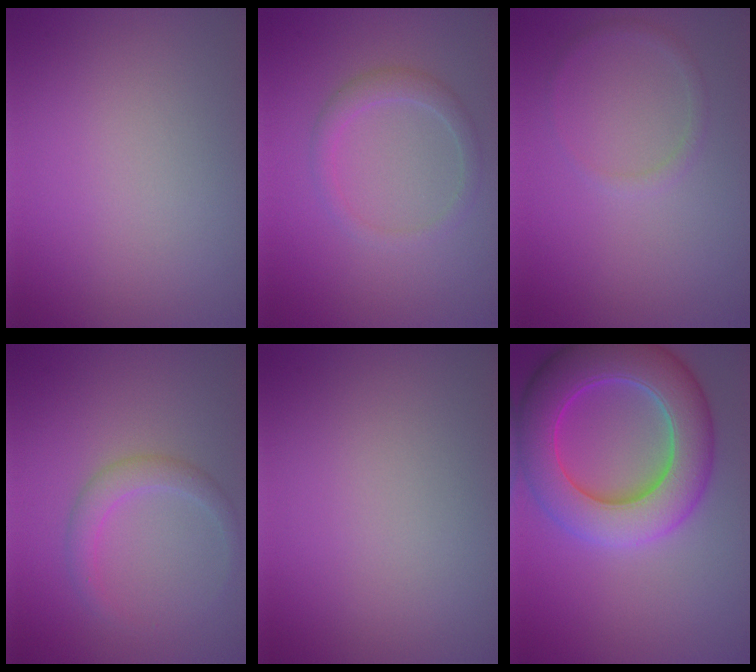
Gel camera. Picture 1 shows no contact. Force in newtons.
{"total": 2.0, "press": 2.0, "slide": 0.1}
{"total": 1.0, "press": 1.0, "slide": 0.0}
{"total": 2.0, "press": 2.0, "slide": 0.2}
{"total": 0.0}
{"total": 9.2, "press": 9.2, "slide": 0.3}